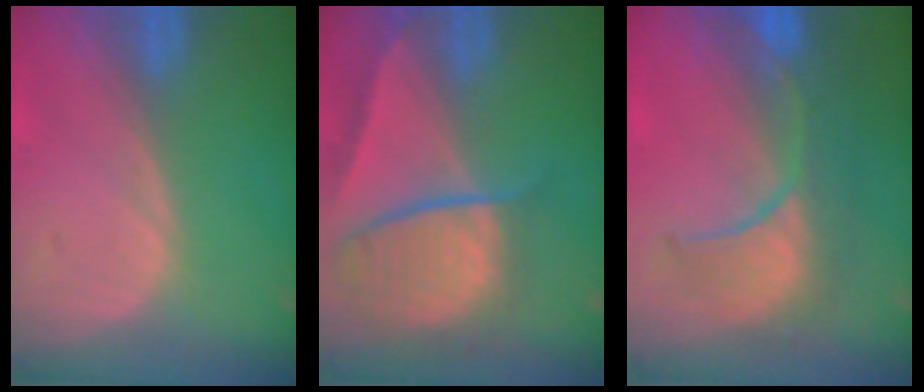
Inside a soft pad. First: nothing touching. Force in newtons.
{"total": 10.1, "press": 8.4, "slide": 5.5}
{"total": 10.3, "press": 9.0, "slide": 5.1}